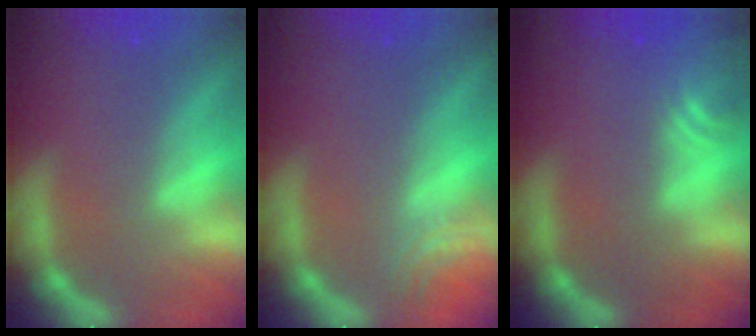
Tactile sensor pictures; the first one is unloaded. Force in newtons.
{"total": 2.0}
{"total": 3.5}